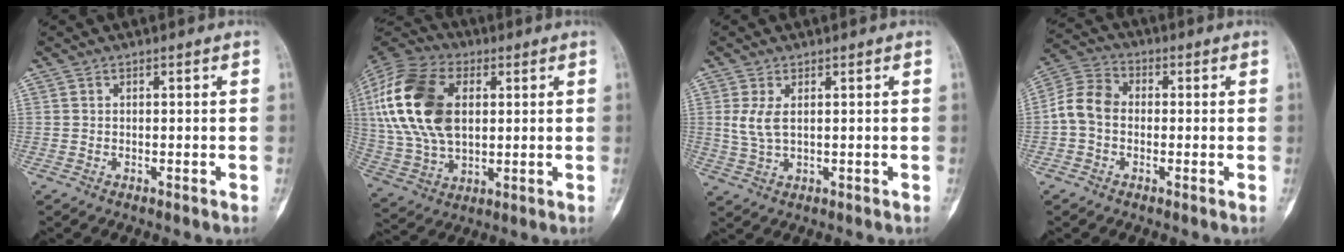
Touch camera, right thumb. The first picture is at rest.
{"total": 22.2, "force": [4.2, 13.7, 16.9], "torque": [-0.352, 0.002, 0.073]}
{"total": 4.0, "force": [0.9, 1.8, 3.4], "torque": [-0.082, -0.004, 0.027]}
{"total": 7.6, "force": [-0.7, 5.8, 4.8], "torque": [-0.086, 0.026, -0.027]}